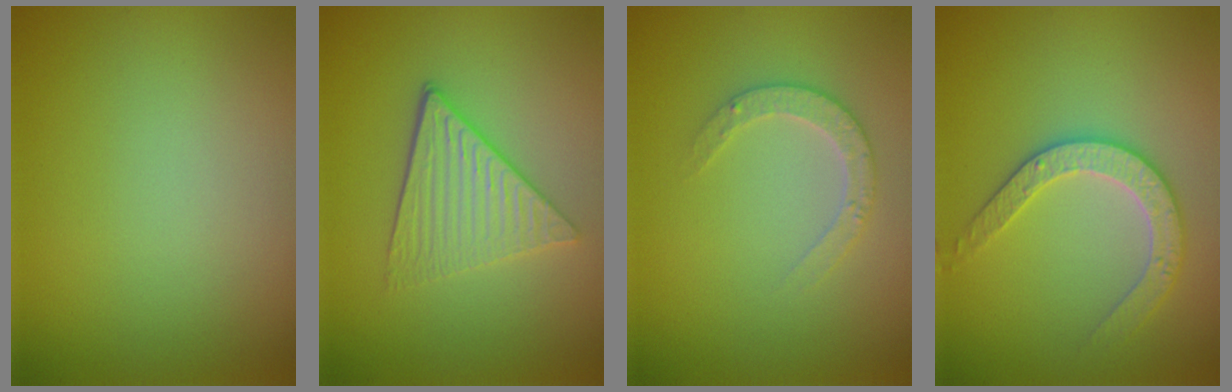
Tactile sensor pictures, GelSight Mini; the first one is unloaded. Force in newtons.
{"total": 3.9, "press": 3.3, "slide": 1.9}
{"total": 2.4, "press": 2.3, "slide": 0.5}
{"total": 3.1, "press": 3.1, "slide": 0.2}